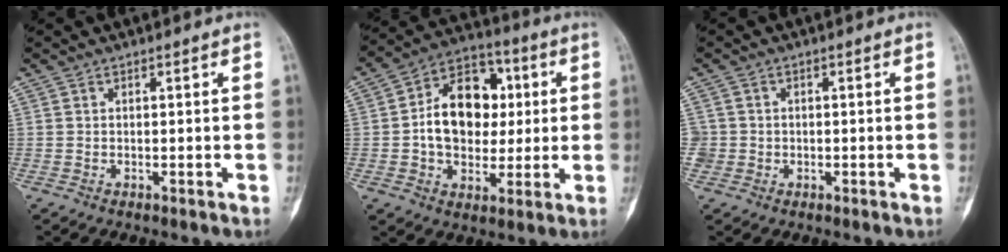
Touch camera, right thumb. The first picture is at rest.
{"total": 15.9, "force": [1.2, 11.5, 10.9], "torque": [-0.135, 0.022, 0.016]}
{"total": 2.1, "force": [-0.3, 2.1, 0.0], "torque": [0.016, 0.008, -0.006]}